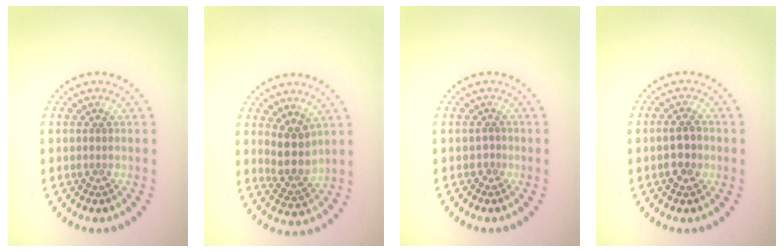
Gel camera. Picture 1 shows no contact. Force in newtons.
{"total": 2.9, "press": 2.4, "slide": 1.7}
{"total": 0.6, "press": 0.3, "slide": 0.5}
{"total": 2.4, "press": 2.3, "slide": 0.4}